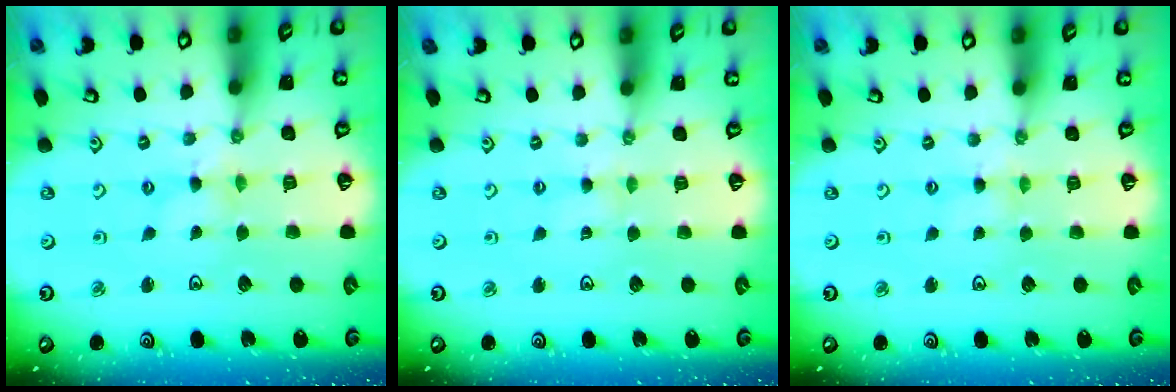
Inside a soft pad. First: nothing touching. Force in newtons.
{"total": 2.0, "press": 2.0, "slide": 0.4}
{"total": 1.3, "press": 1.2, "slide": 0.3}